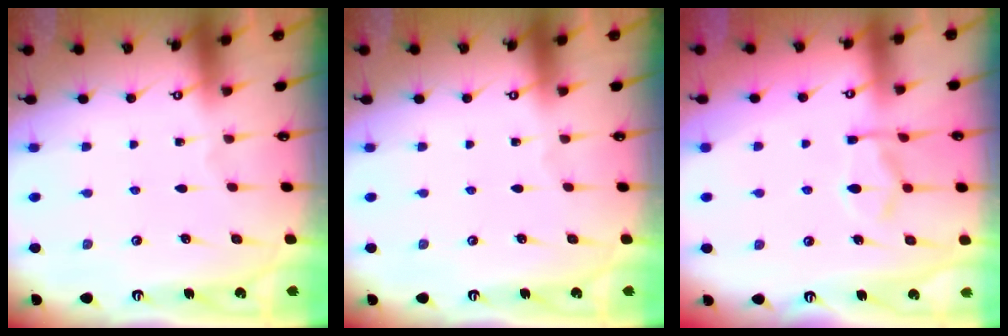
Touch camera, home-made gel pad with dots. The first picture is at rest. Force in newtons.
{"total": 0.0}
{"total": 11.9, "press": 11.9, "slide": 1.2}